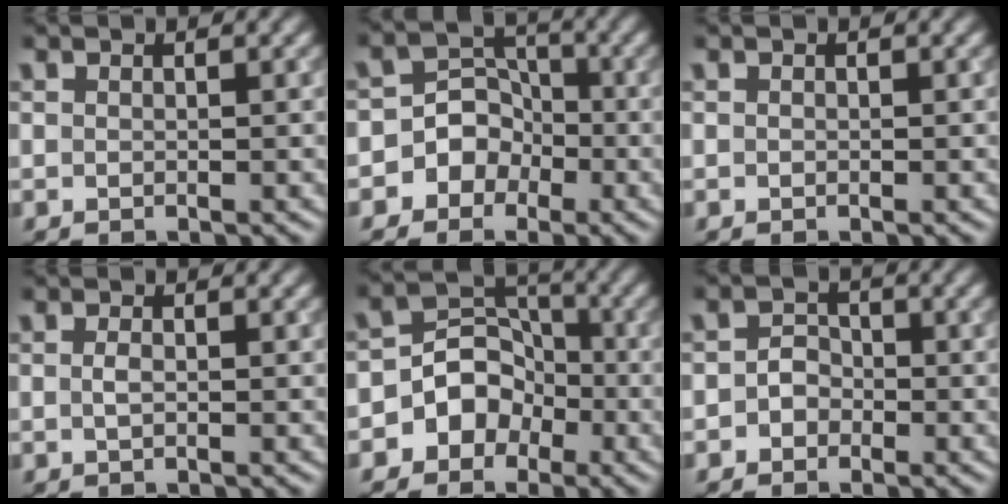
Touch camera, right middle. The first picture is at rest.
{"total": 6.2, "force": [-2.7, 5.4, 0.9], "torque": [0.013, 0.017, -0.068]}
{"total": 0.0}
{"total": 0.8, "force": [0.0, 0.3, 0.7], "torque": [-0.017, -0.001, -0.001]}
{"total": 5.5, "force": [-2.5, 4.6, 1.6], "torque": [0.011, 0.017, -0.072]}
{"total": 1.9, "force": [-0.7, 1.6, 0.7], "torque": [-0.004, 0.004, -0.019]}